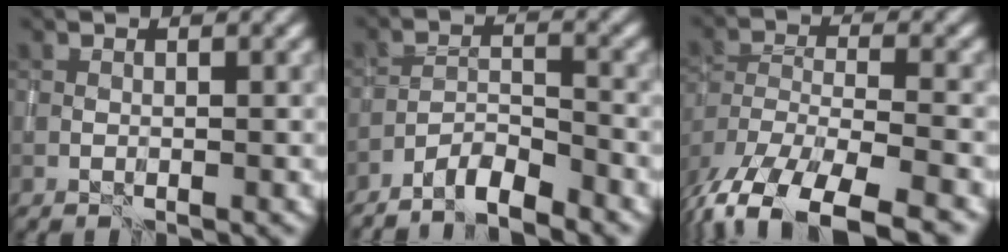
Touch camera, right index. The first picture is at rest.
{"total": 4.6, "force": [-3.9, 0.9, 2.1], "torque": [-0.036, 0.001, -0.072]}
{"total": 13.1, "force": [-9.5, 5.4, 7.3], "torque": [-0.149, -0.026, -0.135]}